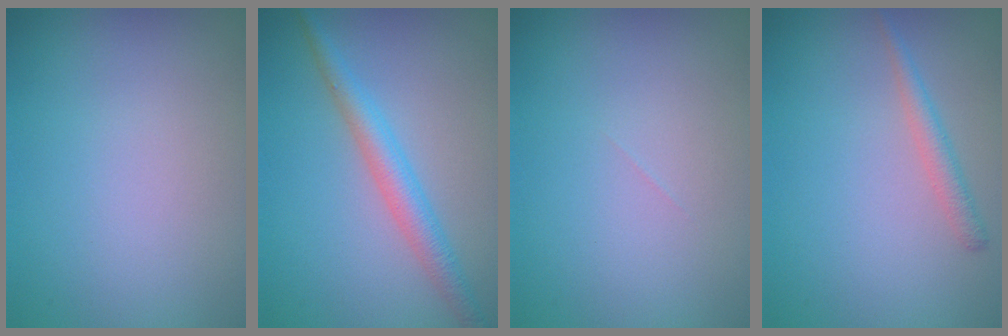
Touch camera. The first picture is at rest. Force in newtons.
{"total": 2.9, "press": 2.9, "slide": 0.1}
{"total": 0.0}
{"total": 1.5, "press": 1.5, "slide": 0.1}